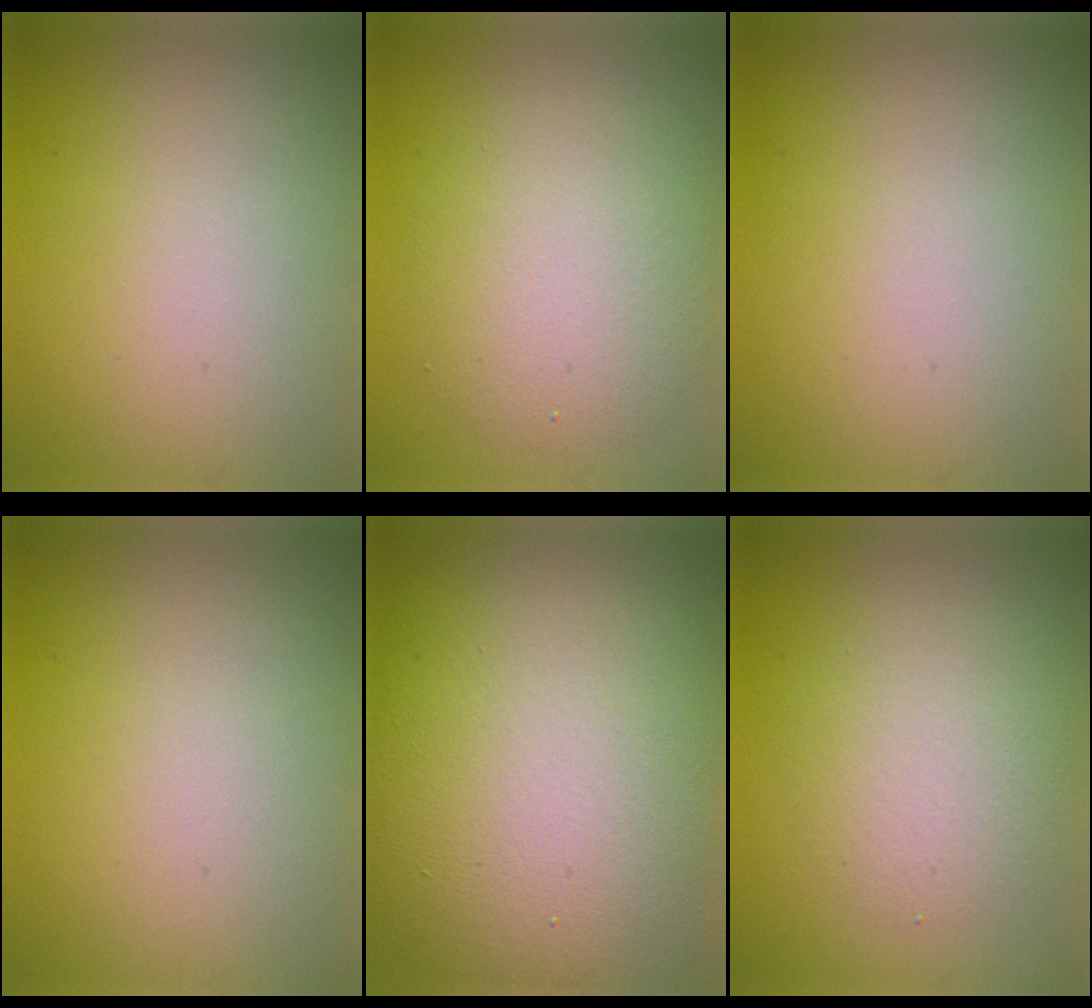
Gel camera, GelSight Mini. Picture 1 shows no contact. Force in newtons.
{"total": 5.4, "press": 5.3, "slide": 0.4}
{"total": 0.0}
{"total": 0.0}
{"total": 16.9, "press": 16.8, "slide": 1.1}
{"total": 3.2, "press": 3.2, "slide": 0.1}